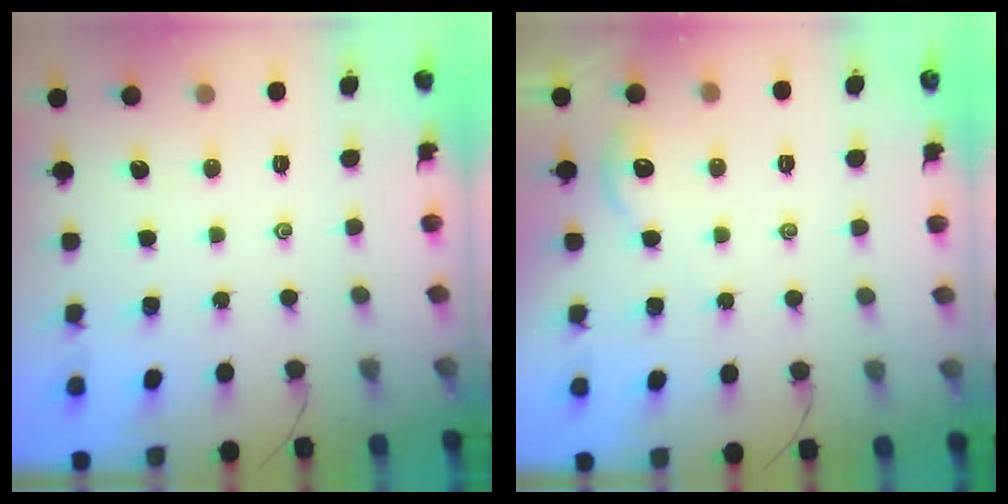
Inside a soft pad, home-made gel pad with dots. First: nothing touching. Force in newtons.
{"total": 1.6, "press": 1.5, "slide": 0.3}